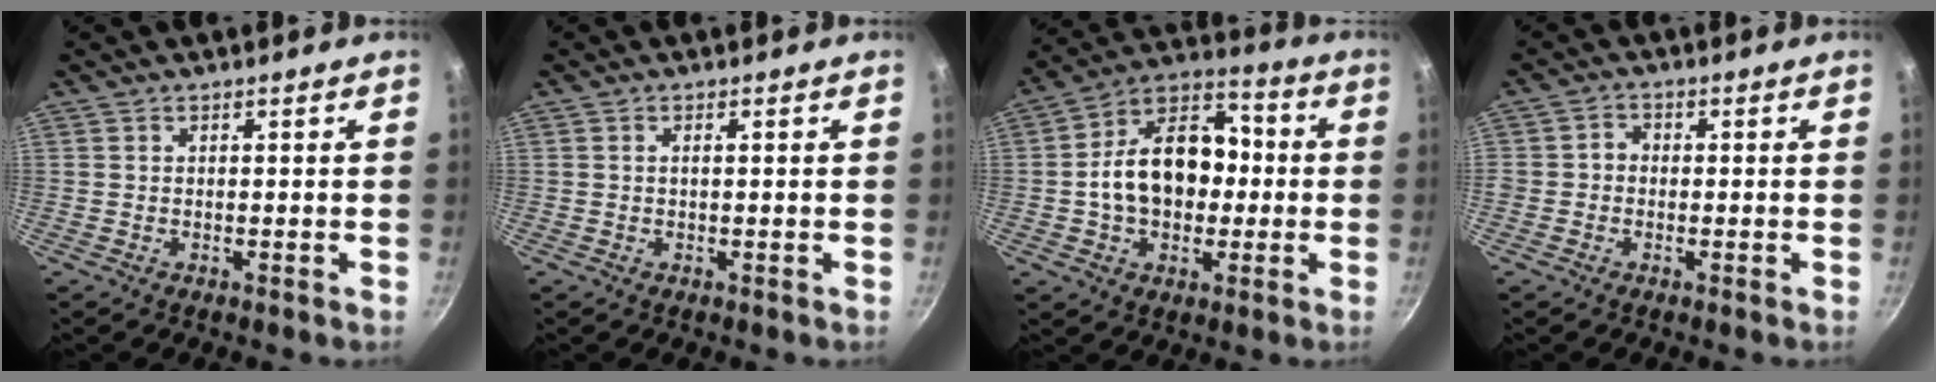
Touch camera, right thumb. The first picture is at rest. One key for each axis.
{"total": 0.7, "fx": 0.1, "fy": 0.2, "fz": 0.6, "tx": -0.014, "ty": 0.003, "tz": 0.001}
{"total": 17.2, "fx": -0.4, "fy": 11.6, "fz": 12.6, "tx": -0.174, "ty": 0.036, "tz": -0.014}
{"total": 2.6, "fx": -0.4, "fy": 2.3, "fz": 1.1, "tx": 0.000, "ty": 0.010, "tz": -0.013}